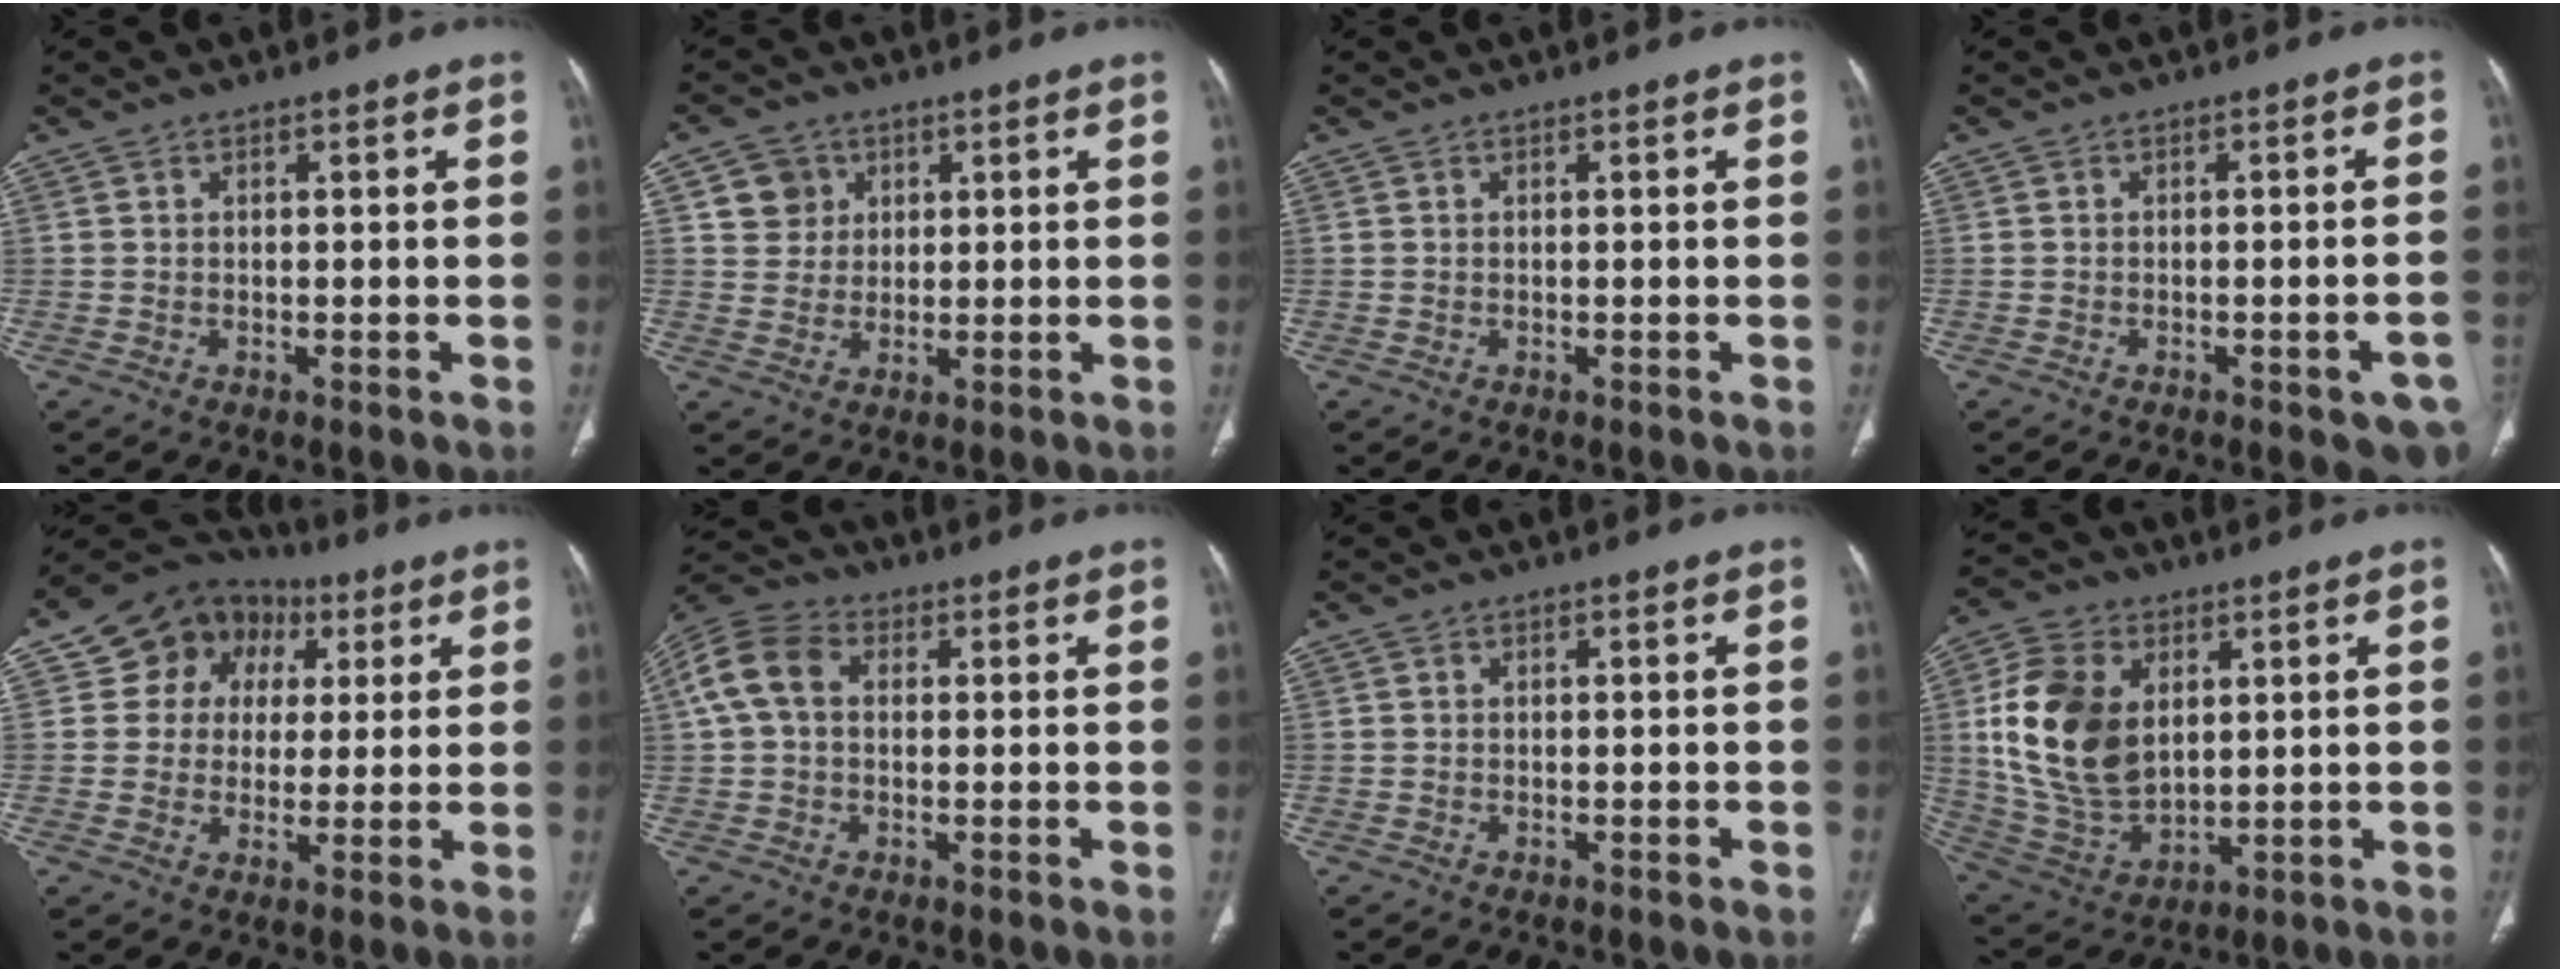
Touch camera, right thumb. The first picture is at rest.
{"total": 5.5, "force": [2.1, 4.9, 0.9], "torque": [0.014, -0.001, 0.040]}
{"total": 0.0}
{"total": 7.3, "force": [-3.3, 1.9, 6.2], "torque": [-0.064, 0.014, -0.037]}
{"total": 12.6, "force": [3.5, 11.2, 4.7], "torque": [-0.028, 0.018, 0.052]}
{"total": 9.0, "force": [1.3, 6.5, 6.1], "torque": [-0.129, 0.031, 0.018]}
{"total": 0.0}
{"total": 18.2, "force": [3.7, 12.2, 13.0], "torque": [-0.233, -0.014, 0.082]}